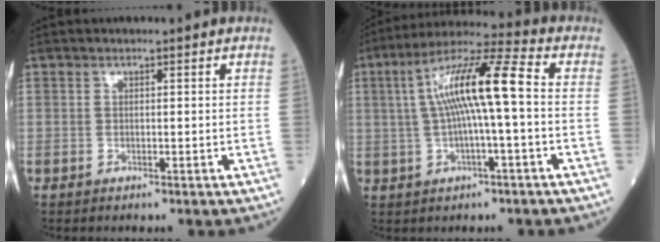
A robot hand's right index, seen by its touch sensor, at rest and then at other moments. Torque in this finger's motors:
{"motor_torque": [1.44, 0.70, 0.78, 0.21]}